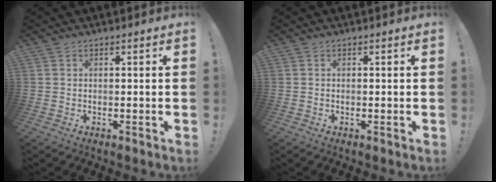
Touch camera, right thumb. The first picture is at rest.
{"total": 0.0}